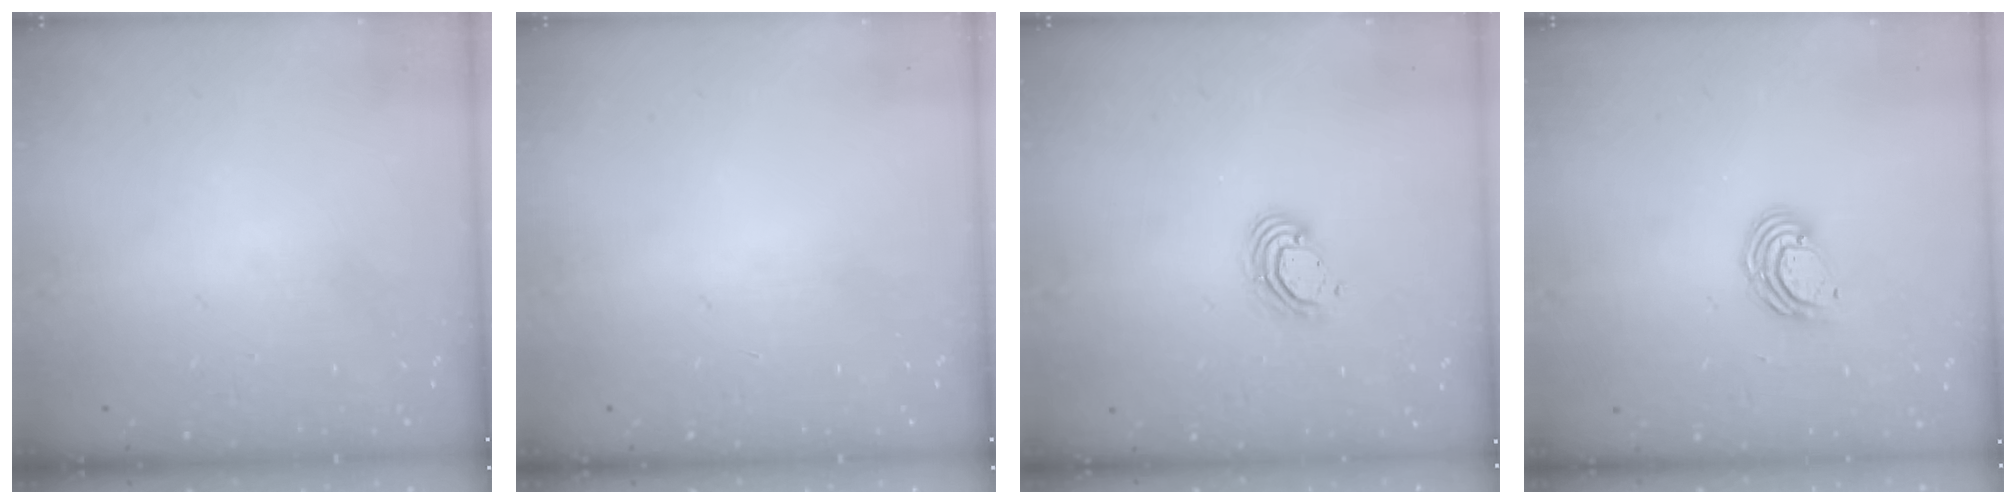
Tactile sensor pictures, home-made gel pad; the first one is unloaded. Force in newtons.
{"total": 0.0}
{"total": 6.1, "press": 6.1, "slide": 0.5}
{"total": 6.5, "press": 6.4, "slide": 0.8}